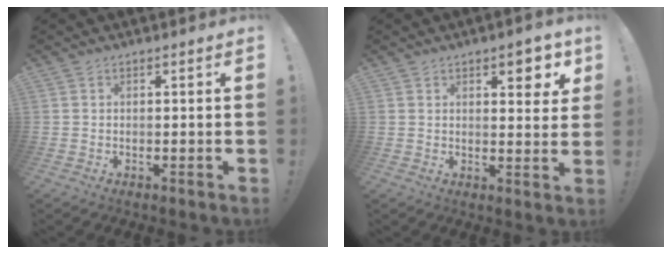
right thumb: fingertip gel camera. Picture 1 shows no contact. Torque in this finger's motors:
{"motor_torque": [-0.45, 0.83, 0.38, 0.38, 0.00]}